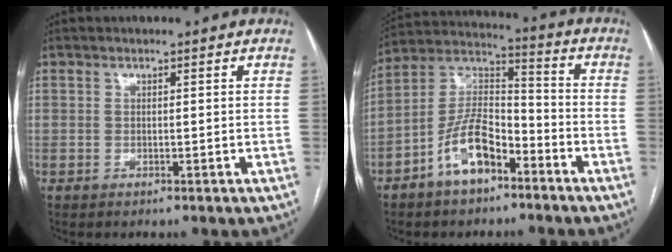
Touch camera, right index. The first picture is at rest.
{"total": 11.3, "force": [-6.2, 5.1, 8.0], "torque": [-0.169, 0.022, -0.115]}